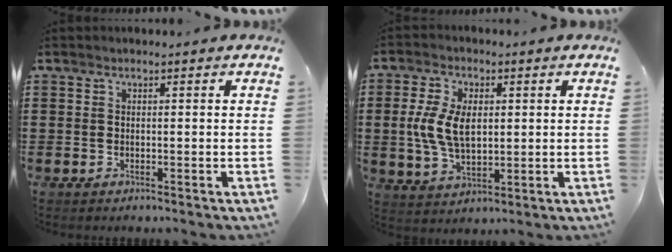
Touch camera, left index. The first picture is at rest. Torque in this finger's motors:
{"motor_torque": [1.11, 1.03, 0.45, 0.18]}